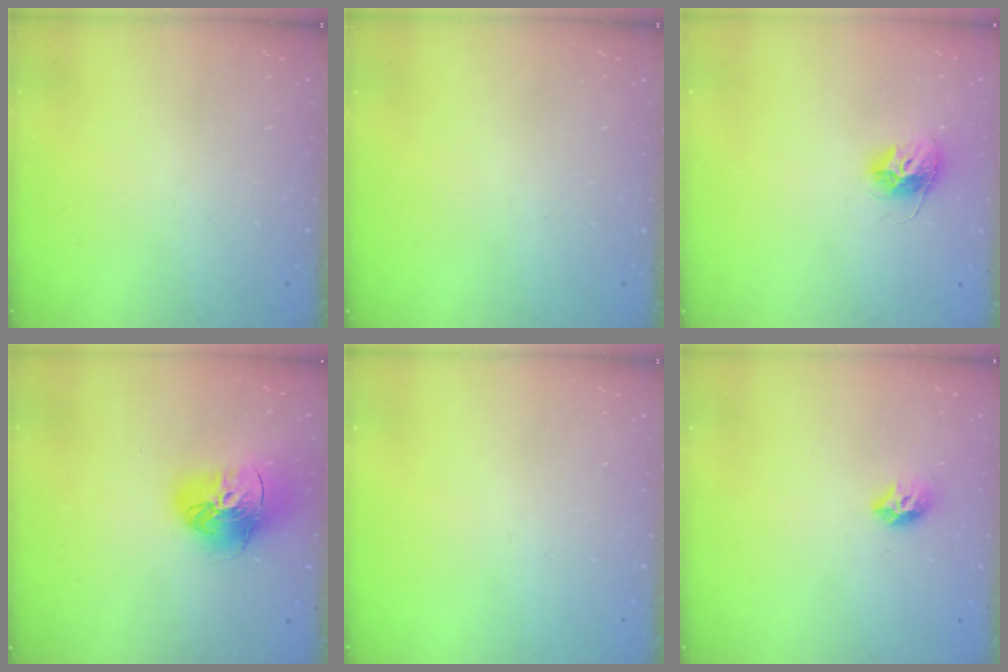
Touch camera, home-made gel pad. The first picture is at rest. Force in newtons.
{"total": 0.0}
{"total": 10.1, "press": 10.1, "slide": 0.7}
{"total": 15.6, "press": 15.5, "slide": 1.7}
{"total": 0.0}
{"total": 7.9, "press": 7.8, "slide": 1.0}